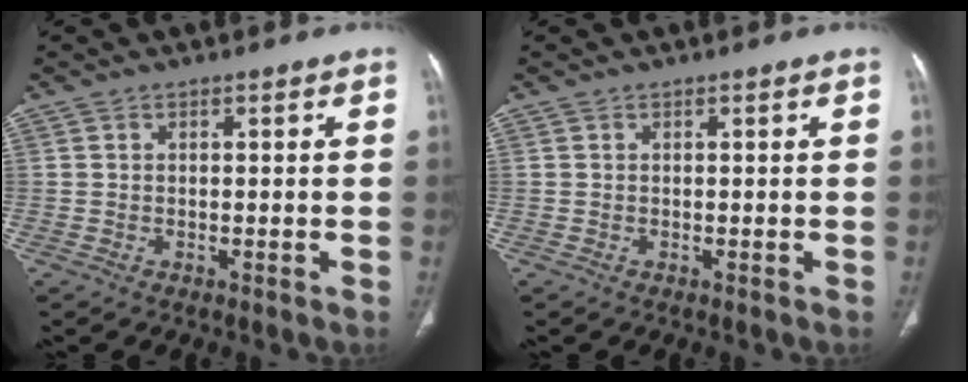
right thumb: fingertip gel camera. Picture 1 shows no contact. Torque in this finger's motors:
{"motor_torque": [0.00, 0.00, -0.01, 0.01, 0.00]}